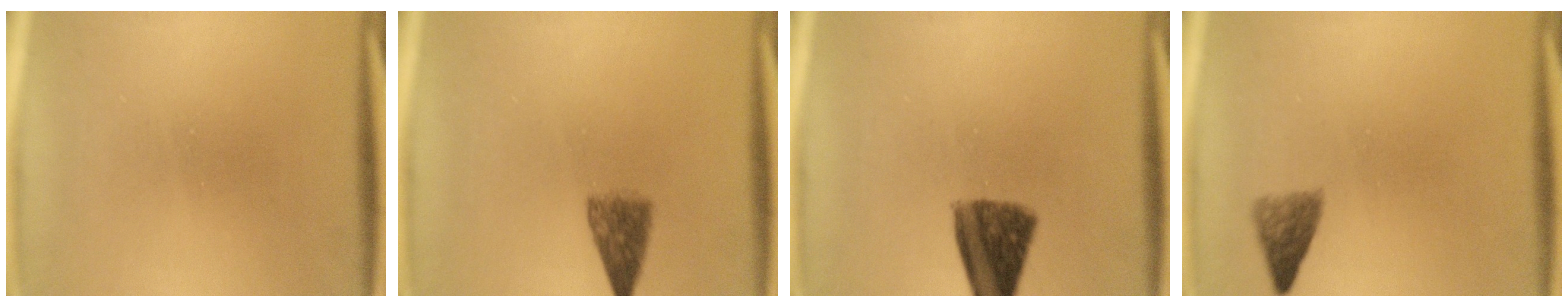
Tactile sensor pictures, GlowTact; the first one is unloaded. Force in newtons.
{"total": 4.1}
{"total": 8.2}
{"total": 2.9}